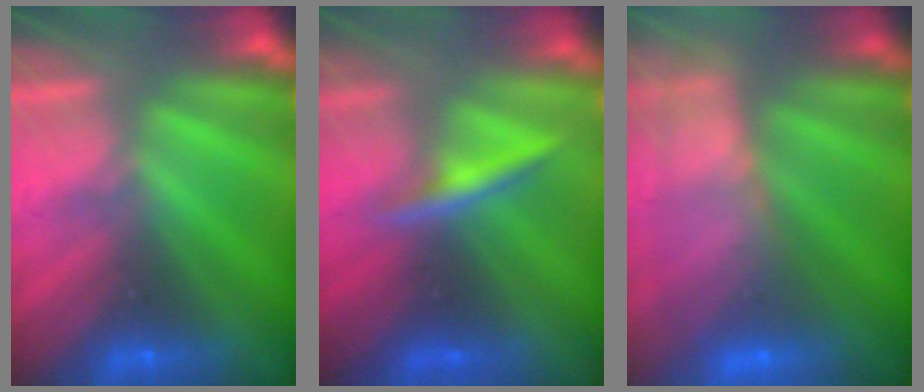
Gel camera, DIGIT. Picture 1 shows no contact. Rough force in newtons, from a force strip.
{"total": 2.6}
{"total": 6.6}